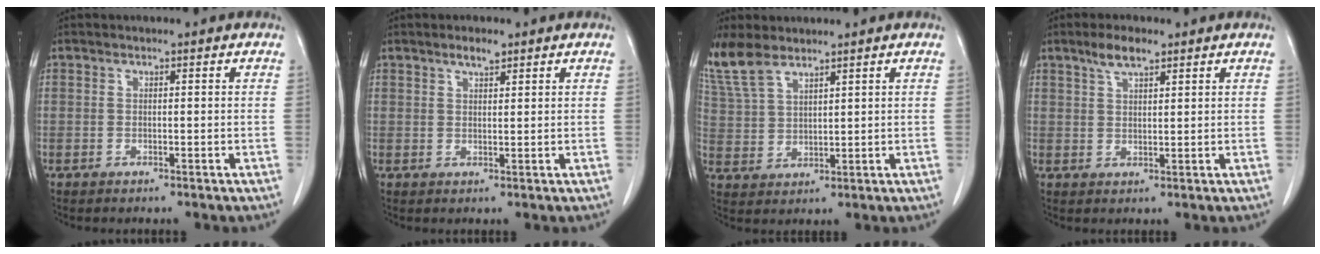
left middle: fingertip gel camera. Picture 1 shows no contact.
{"total": 2.1, "force": [1.5, 0.5, 1.3], "torque": [-0.026, 0.002, 0.028]}
{"total": 6.9, "force": [5.8, 2.1, 3.2], "torque": [-0.080, 0.010, 0.132]}
{"total": 3.9, "force": [2.8, 1.1, 2.6], "torque": [-0.054, 0.006, 0.054]}